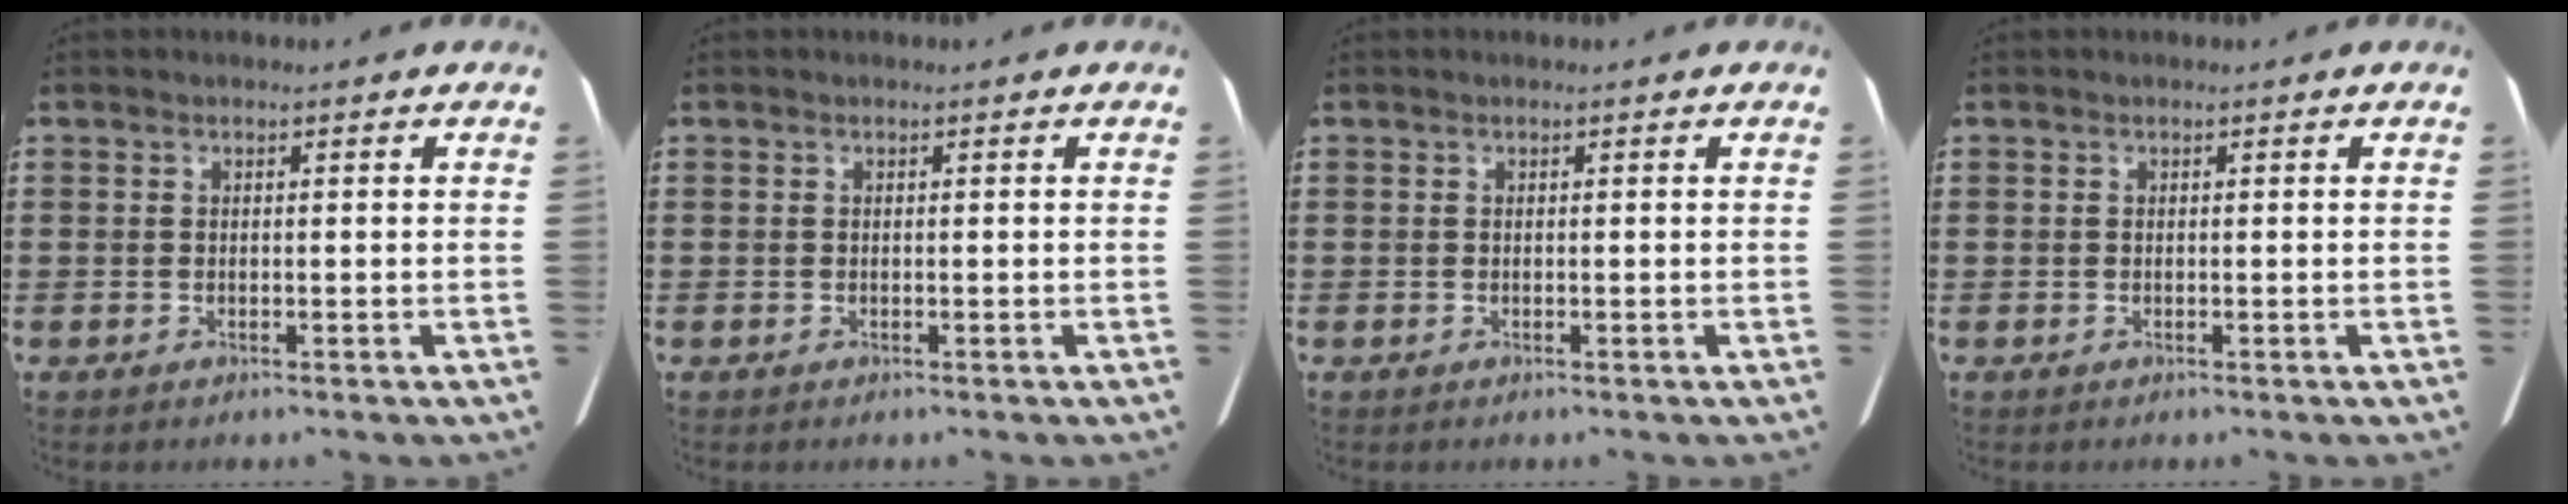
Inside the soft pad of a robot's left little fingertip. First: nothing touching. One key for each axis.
{"total": 0.0}
{"total": 0.0}
{"total": 0.0}